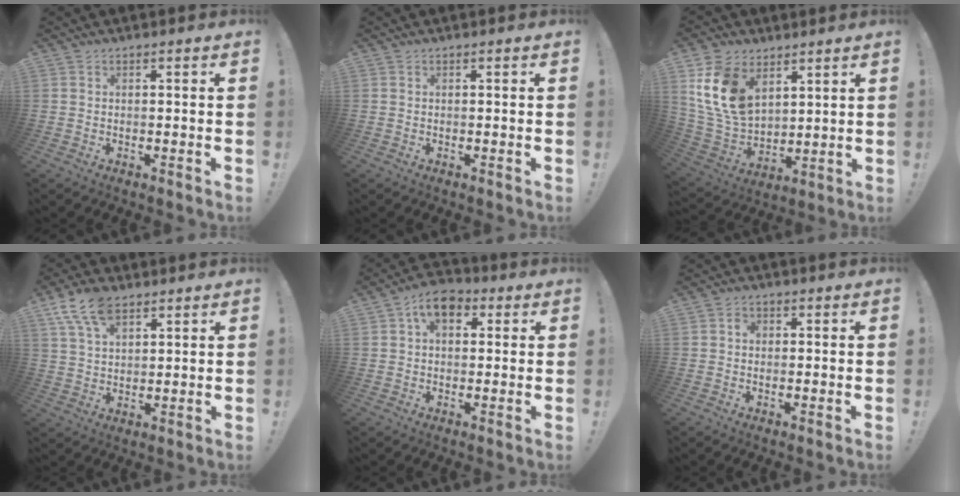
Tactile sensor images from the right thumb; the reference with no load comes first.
{"total": 0.0}
{"total": 15.6, "force": [7.0, 10.6, 9.2], "torque": [-0.186, -0.040, 0.135]}
{"total": 10.3, "force": [6.3, 5.2, 6.2], "torque": [-0.111, -0.017, 0.120]}
{"total": 7.9, "force": [2.6, 5.1, 5.5], "torque": [-0.086, 0.006, 0.047]}
{"total": 1.9, "force": [-0.3, 1.4, 1.2], "torque": [-0.024, 0.007, -0.007]}